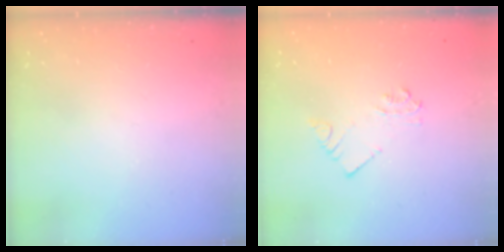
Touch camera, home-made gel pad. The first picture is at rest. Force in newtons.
{"total": 3.2, "press": 3.2, "slide": 0.2}